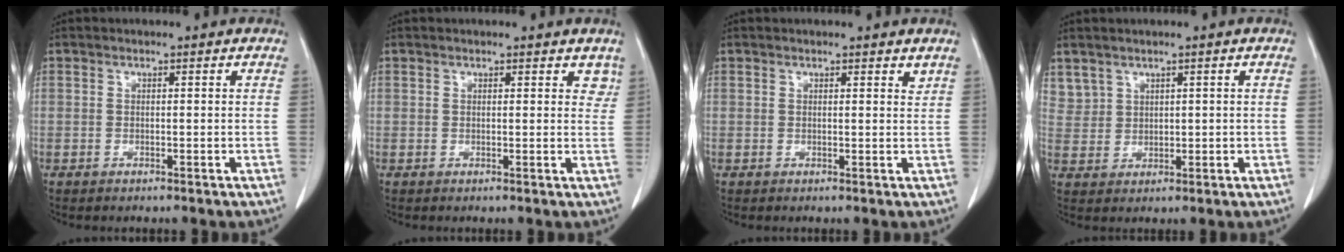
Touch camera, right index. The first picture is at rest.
{"total": 2.6, "force": [2.1, 1.4, 0.7], "torque": [0.017, -0.003, 0.015]}
{"total": 1.6, "force": [1.4, 0.6, 0.5], "torque": [0.001, -0.001, 0.015]}
{"total": 3.5, "force": [2.2, 2.6, 0.2], "torque": [0.002, 0.008, 0.051]}